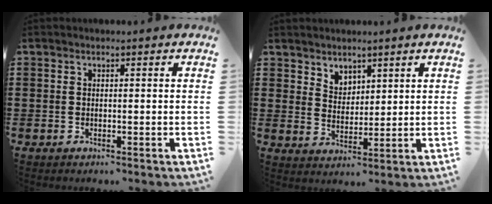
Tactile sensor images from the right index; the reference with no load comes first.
{"total": 3.5, "force": [2.9, 1.9, -0.2], "torque": [-0.008, -0.001, 0.055]}